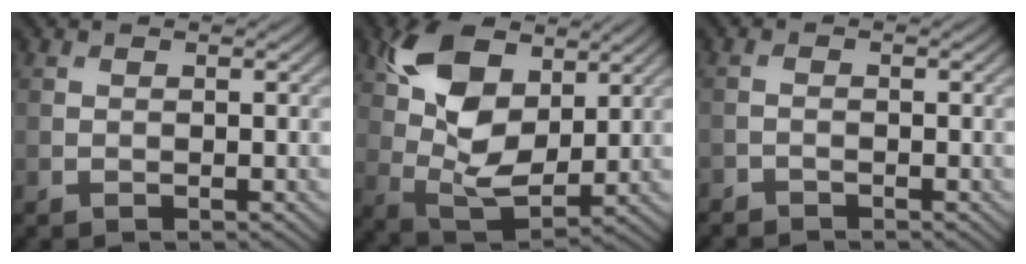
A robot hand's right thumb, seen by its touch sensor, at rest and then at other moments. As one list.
[{"total": 11.3, "force": [4.5, 6.4, 8.1], "torque": [-0.186, 0.004, 0.088]}, {"total": 1.2, "force": [-1.1, 0.3, 0.2], "torque": [-0.005, -0.001, -0.026]}]